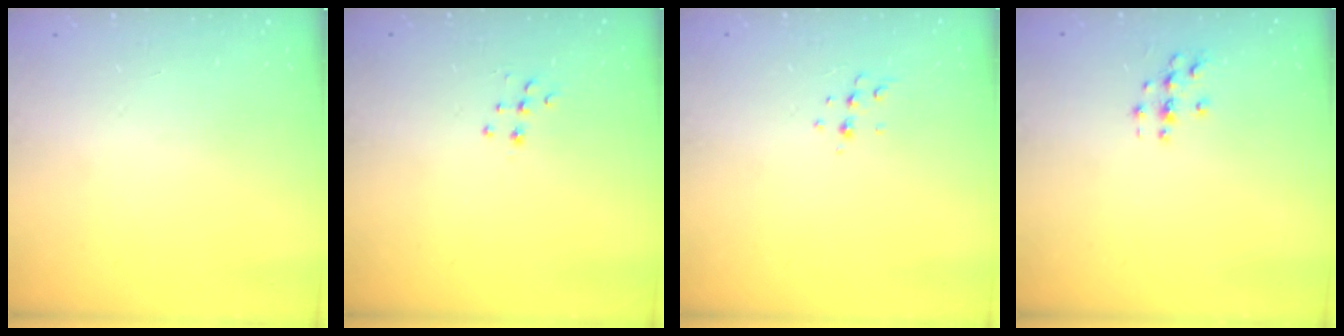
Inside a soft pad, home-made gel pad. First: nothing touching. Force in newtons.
{"total": 6.8, "press": 6.8, "slide": 0.5}
{"total": 4.8, "press": 4.7, "slide": 1.1}
{"total": 2.8, "press": 2.8, "slide": 0.3}